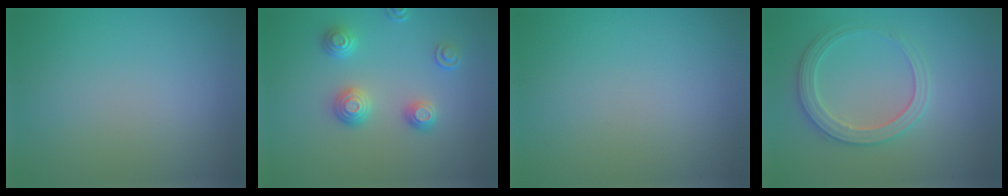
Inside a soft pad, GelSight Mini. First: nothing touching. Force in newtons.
{"total": 3.2, "press": 2.8, "slide": 1.5}
{"total": 0.0}
{"total": 3.0, "press": 2.9, "slide": 0.2}